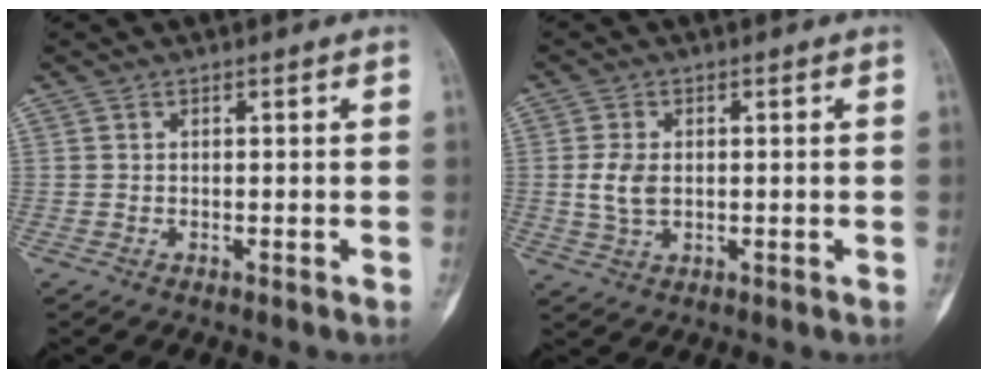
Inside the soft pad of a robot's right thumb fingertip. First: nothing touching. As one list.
[{"total": 4.4, "force": [0.1, 2.9, 3.4], "torque": [-0.070, 0.001, 0.005]}]